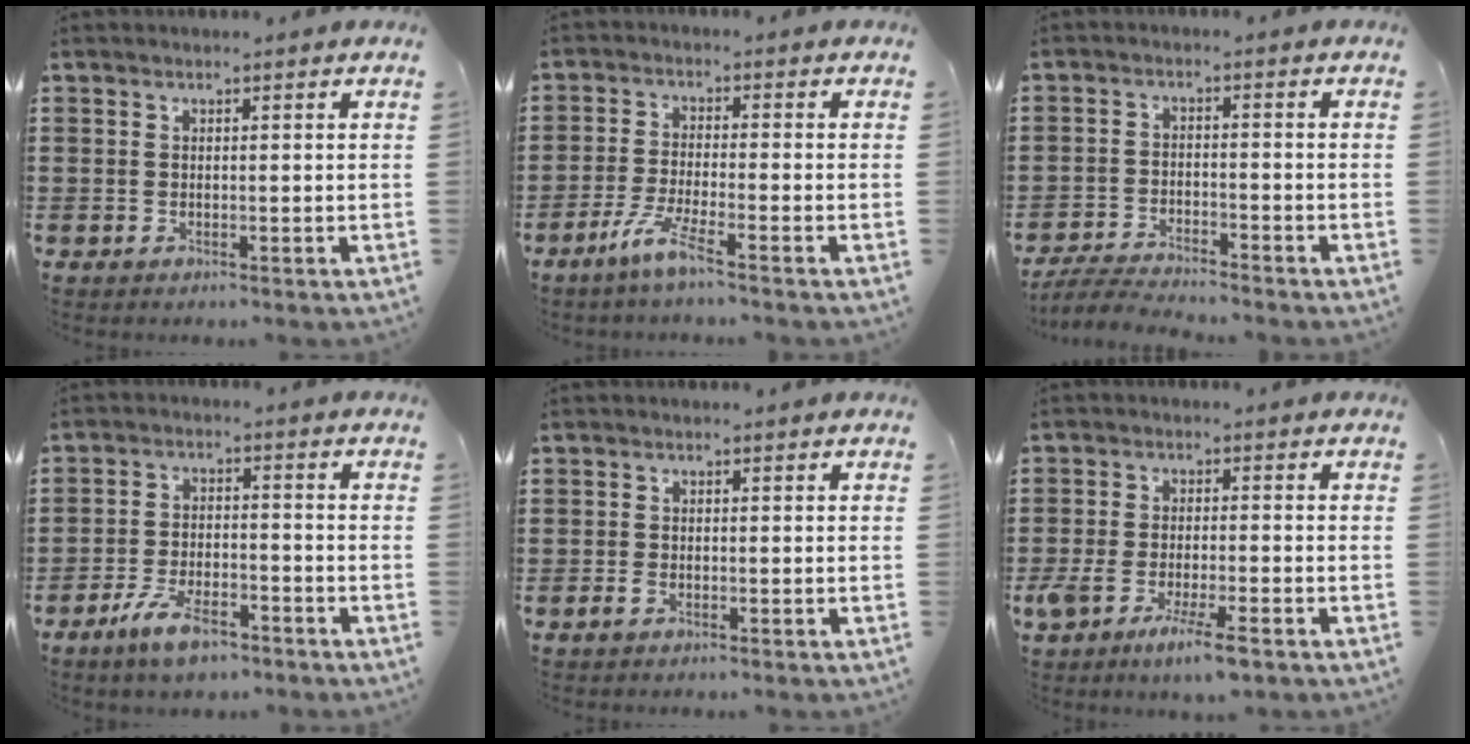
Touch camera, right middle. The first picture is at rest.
{"total": 5.2, "force": [-3.6, 0.3, 3.8], "torque": [-0.082, -0.010, -0.068]}
{"total": 4.3, "force": [-4.2, 0.3, 1.0], "torque": [-0.031, -0.003, -0.090]}
{"total": 6.8, "force": [-4.8, 2.3, 4.3], "torque": [-0.091, 0.004, -0.091]}
{"total": 1.2, "force": [-0.6, 0.6, 0.8], "torque": [-0.031, -0.007, -0.017]}
{"total": 6.0, "force": [-3.5, 1.3, 4.6], "torque": [-0.100, -0.011, -0.068]}